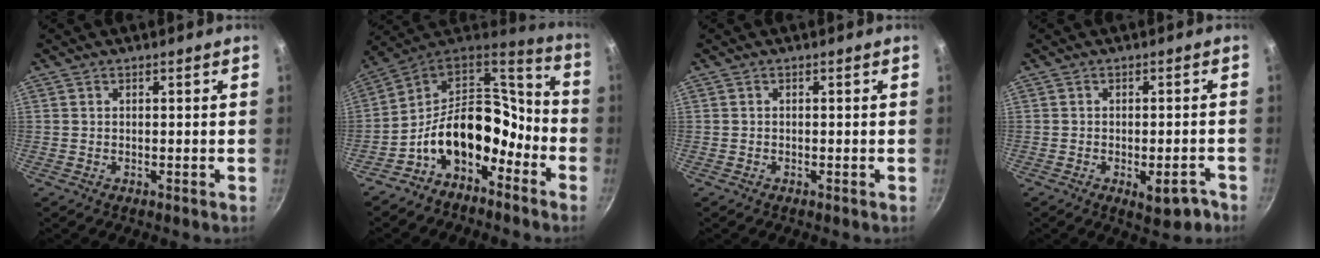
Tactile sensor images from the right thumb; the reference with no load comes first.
{"total": 15.3, "force": [-7.0, 9.9, 9.3], "torque": [-0.103, 0.111, -0.125]}
{"total": 0.0}
{"total": 5.2, "force": [-2.7, 2.1, 3.9], "torque": [-0.042, 0.018, -0.028]}